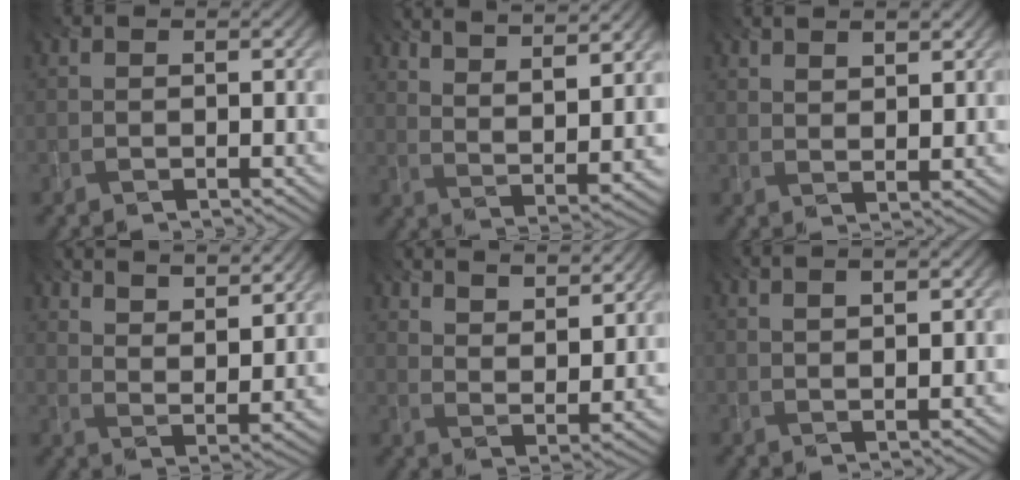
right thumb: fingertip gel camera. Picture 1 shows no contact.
{"total": 11.7, "force": [8.4, 2.6, 7.7], "torque": [-0.128, 0.008, 0.114]}
{"total": 3.4, "force": [2.4, 0.9, 2.2], "torque": [-0.036, -0.009, 0.050]}
{"total": 10.3, "force": [8.2, 2.7, 5.6], "torque": [-0.098, -0.023, 0.123]}
{"total": 9.9, "force": [8.0, 2.7, 5.3], "torque": [-0.092, -0.026, 0.126]}
{"total": 2.8, "force": [1.2, 0.1, 2.6], "torque": [-0.041, -0.004, 0.026]}